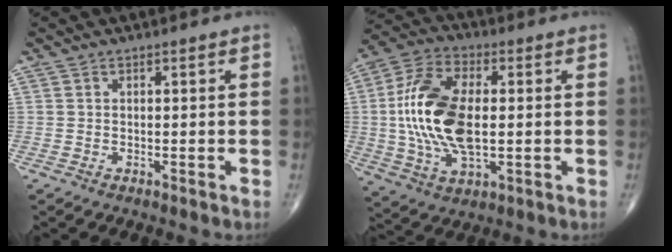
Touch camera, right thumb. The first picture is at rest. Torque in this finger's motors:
{"motor_torque": [1.96, 2.75, 1.72, -0.46, 0.23]}